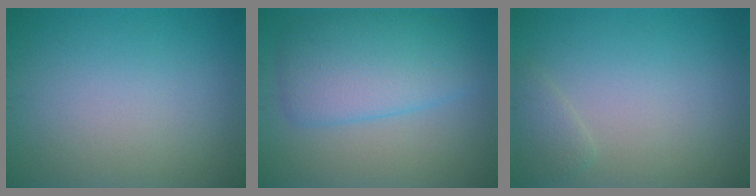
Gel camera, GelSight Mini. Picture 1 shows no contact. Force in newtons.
{"total": 5.8, "press": 5.8, "slide": 0.3}
{"total": 1.3, "press": 1.3, "slide": 0.2}